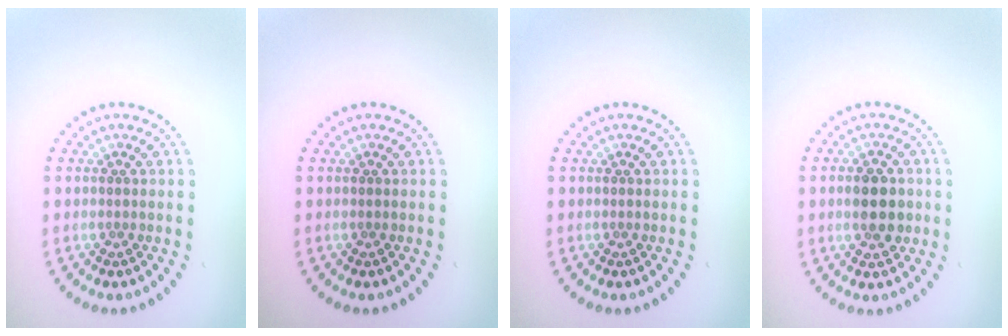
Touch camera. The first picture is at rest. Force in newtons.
{"total": 0.0}
{"total": 0.0}
{"total": 3.7, "press": 3.7, "slide": 0.1}